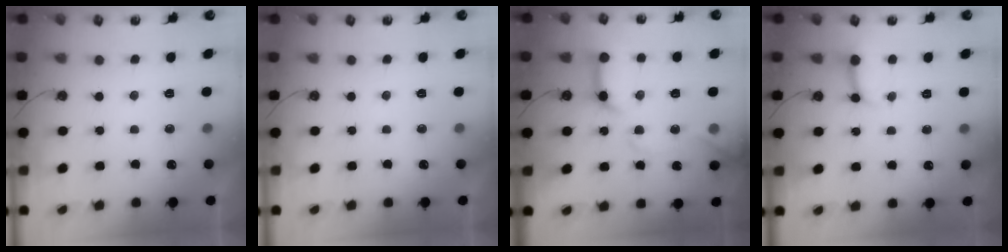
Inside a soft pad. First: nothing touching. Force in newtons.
{"total": 0.0}
{"total": 14.3, "press": 14.1, "slide": 1.8}
{"total": 5.9, "press": 5.9, "slide": 0.7}